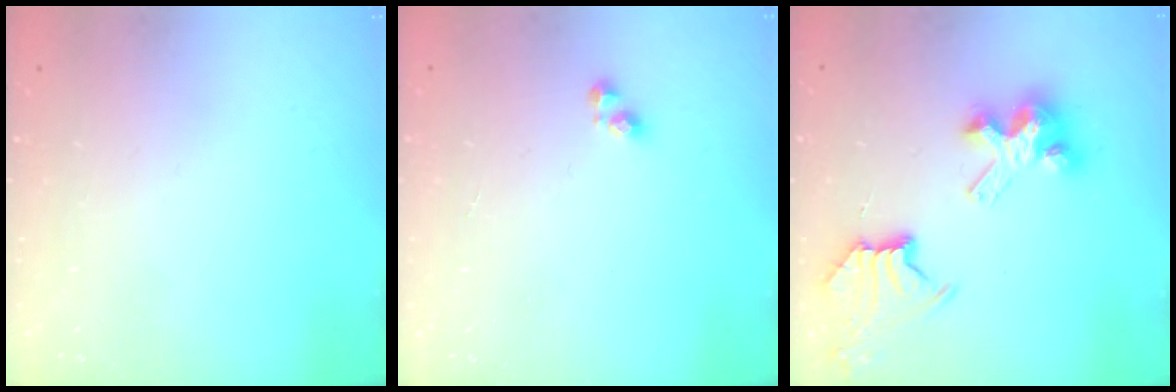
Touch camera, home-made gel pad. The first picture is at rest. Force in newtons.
{"total": 3.2, "press": 3.2, "slide": 0.6}
{"total": 9.8, "press": 9.8, "slide": 0.7}